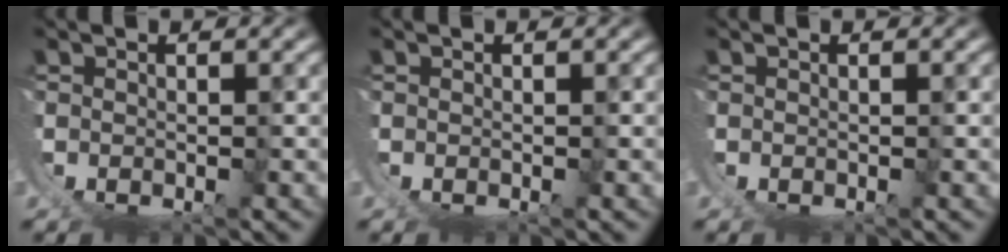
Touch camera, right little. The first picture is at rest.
{"total": 0.0}
{"total": 0.0}